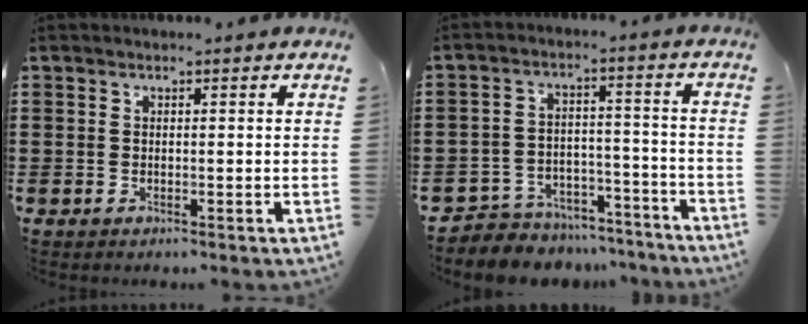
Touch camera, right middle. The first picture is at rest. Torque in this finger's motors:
{"motor_torque": [1.24, -0.90, 0.13, 0.04]}